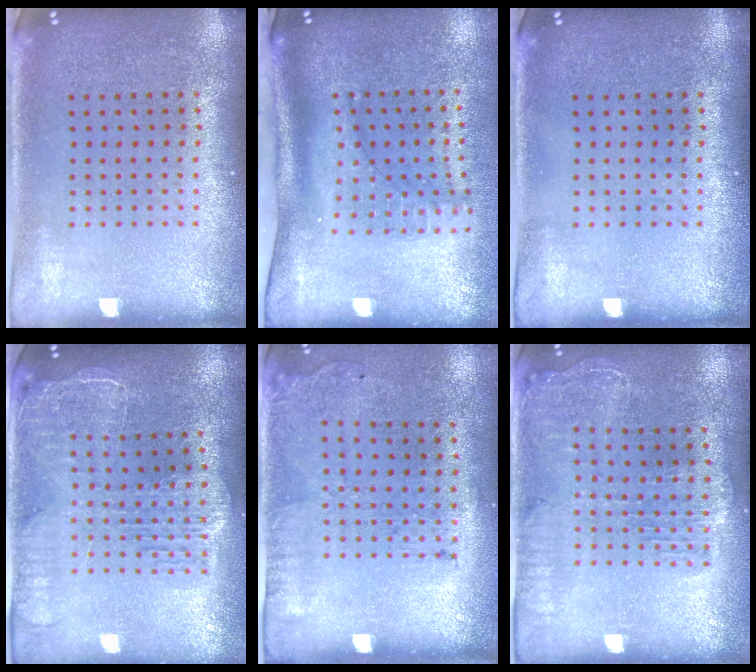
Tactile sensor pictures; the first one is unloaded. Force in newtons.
{"total": 2.3, "press": 1.6, "slide": 1.7}
{"total": 0.0}
{"total": 2.3, "press": 2.0, "slide": 1.1}
{"total": 1.7, "press": 1.1, "slide": 1.3}
{"total": 1.7, "press": 1.6, "slide": 0.6}